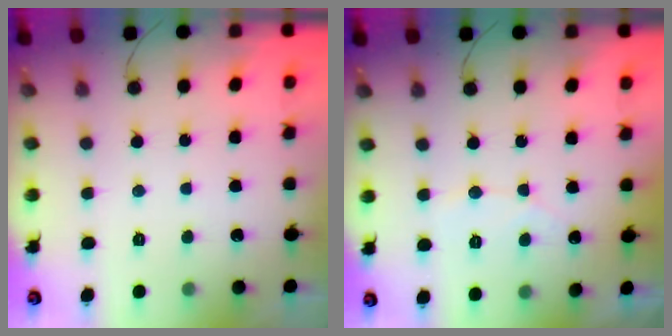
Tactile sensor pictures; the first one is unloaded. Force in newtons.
{"total": 3.8, "press": 3.8, "slide": 0.3}